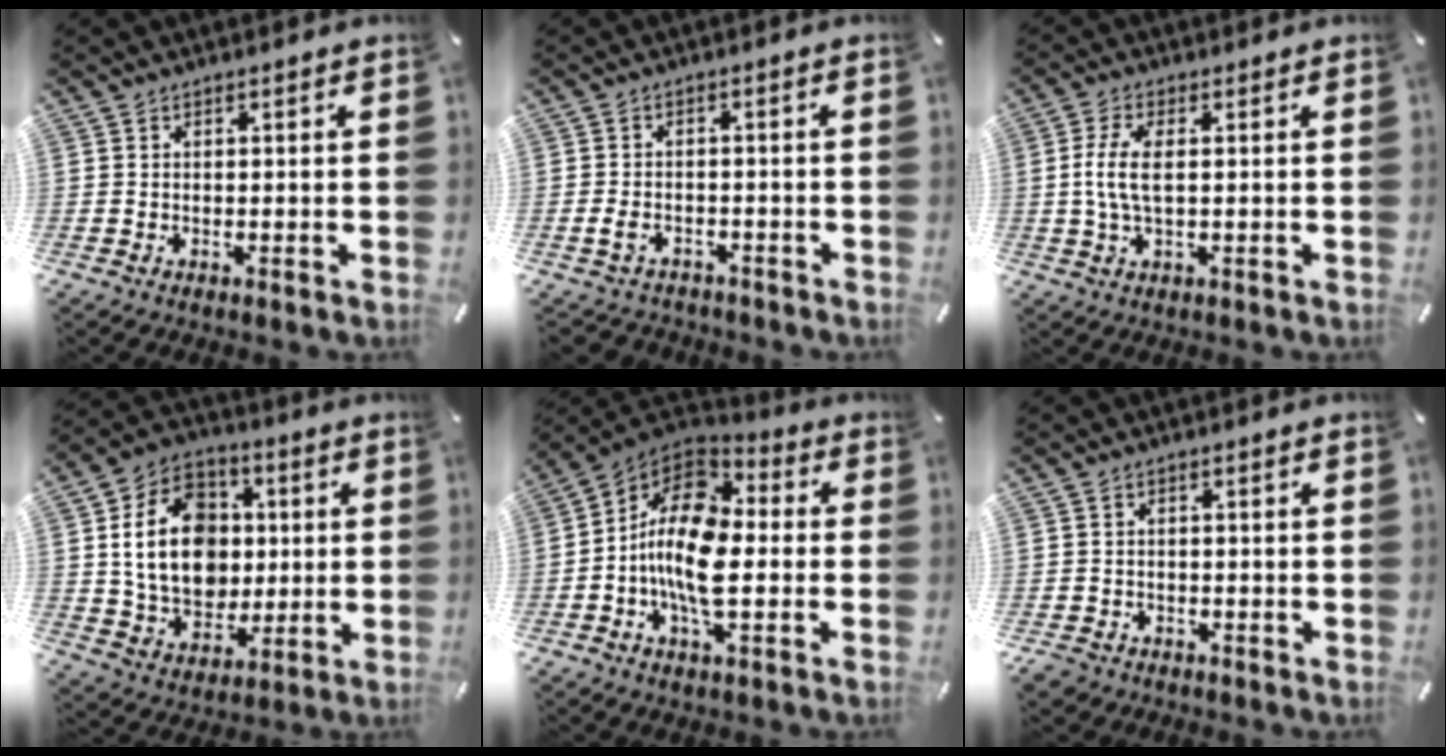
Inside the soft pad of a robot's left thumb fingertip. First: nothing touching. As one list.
[{"total": 4.0, "force": [-2.1, 2.8, 2.0], "torque": [-0.047, 0.005, -0.041]}, {"total": 6.9, "force": [0.4, 2.7, 6.4], "torque": [-0.145, -0.004, -0.001]}, {"total": 17.6, "force": [1.0, 14.1, 10.5], "torque": [-0.216, 0.011, 0.022]}, {"total": 15.7, "force": [-2.6, 8.5, 12.9], "torque": [-0.264, 0.002, -0.050]}, {"total": 2.3, "force": [-1.6, 1.6, 0.5], "torque": [-0.016, 0.006, -0.035]}]